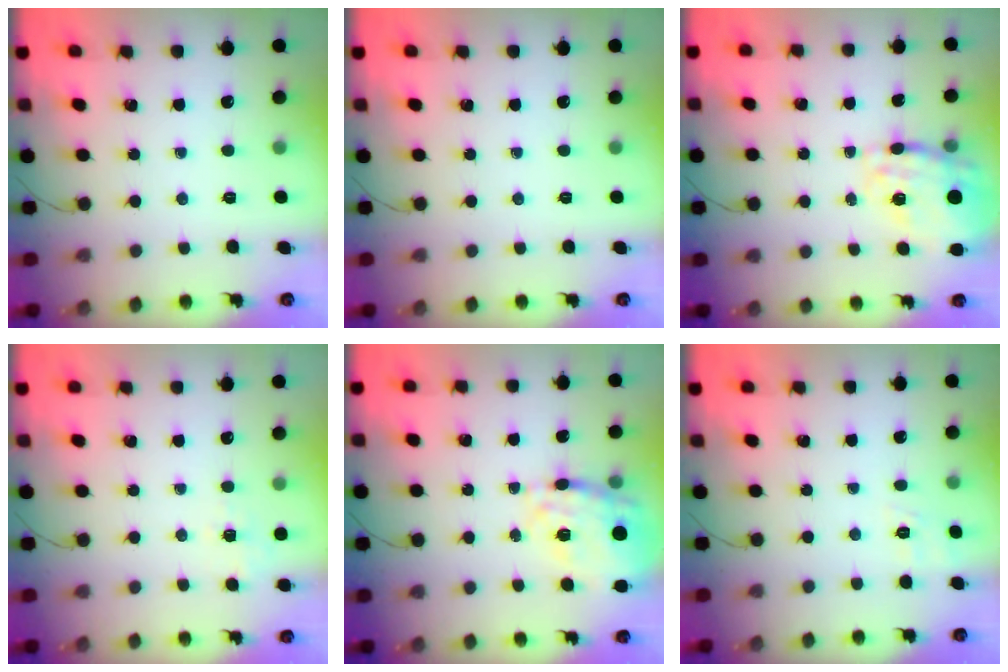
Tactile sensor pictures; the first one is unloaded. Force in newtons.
{"total": 0.0}
{"total": 21.8, "press": 21.6, "slide": 2.5}
{"total": 1.9, "press": 0.8, "slide": 1.7}
{"total": 20.3, "press": 20.1, "slide": 3.3}
{"total": 7.9, "press": 7.7, "slide": 2.1}